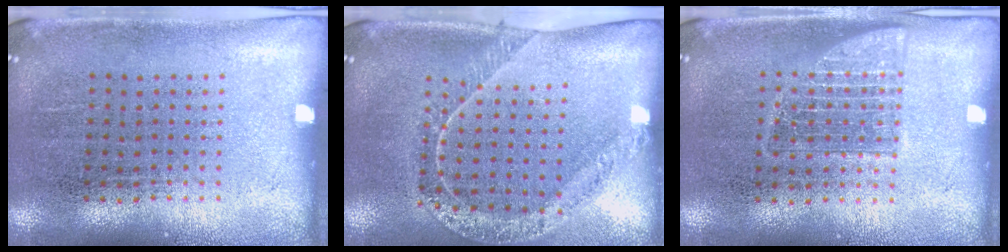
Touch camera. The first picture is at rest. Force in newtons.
{"total": 1.4, "press": 1.4, "slide": 0.0}
{"total": 1.1, "press": 1.1, "slide": 0.3}